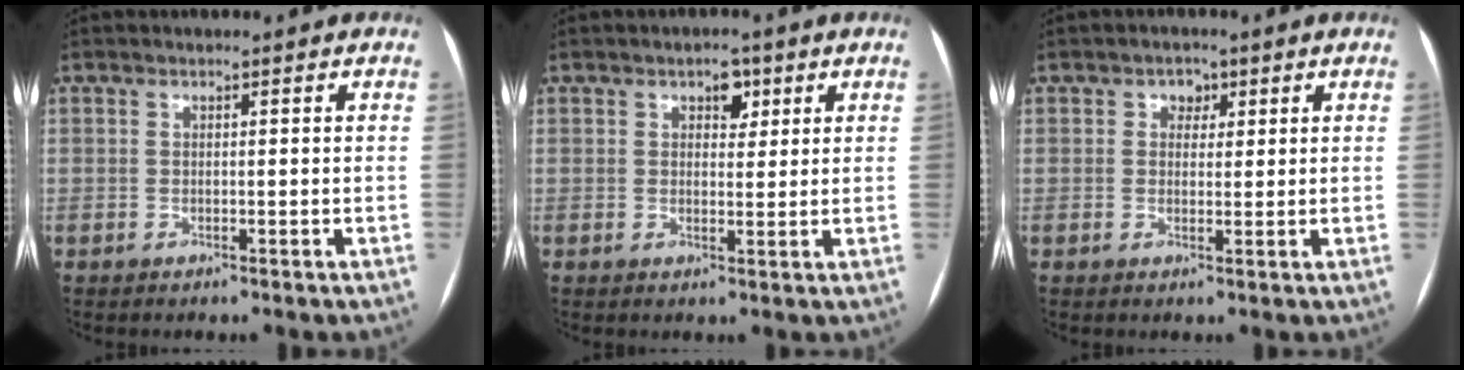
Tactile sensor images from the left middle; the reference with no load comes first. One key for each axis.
{"total": 2.9, "fx": 1.5, "fy": 1.7, "fz": 1.8, "tx": -0.022, "ty": 0.007, "tz": 0.021}
{"total": 2.3, "fx": 1.0, "fy": 1.8, "fz": 1.0, "tx": -0.013, "ty": 0.005, "tz": 0.012}